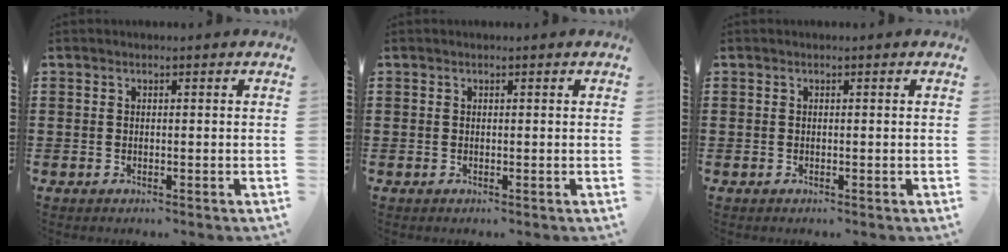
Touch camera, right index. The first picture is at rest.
{"total": 0.0}
{"total": 0.0}